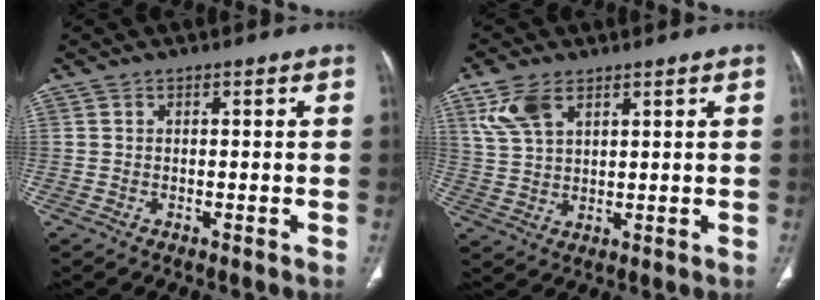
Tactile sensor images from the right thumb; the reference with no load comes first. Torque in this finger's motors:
{"motor_torque": [-0.04, 0.65, 0.67, 0.53, 0.04]}